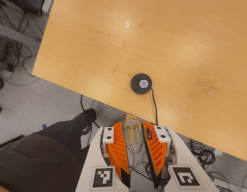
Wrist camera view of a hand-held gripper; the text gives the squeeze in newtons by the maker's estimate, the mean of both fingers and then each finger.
{"total": 13.8, "left": 15.6, "right": 12.1}